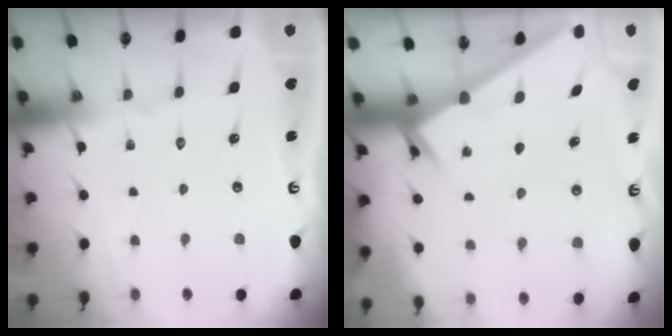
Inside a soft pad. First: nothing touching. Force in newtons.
{"total": 2.6, "press": 2.6, "slide": 0.2}